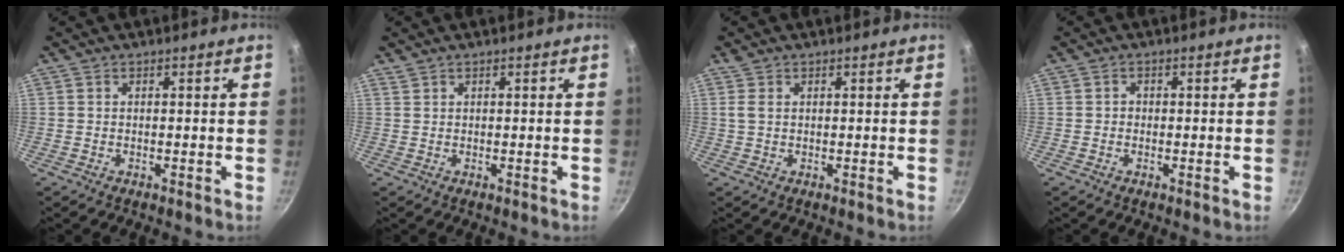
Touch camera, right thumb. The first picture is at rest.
{"total": 0.5, "force": [0.5, 0.1, 0.1], "torque": [-0.002, -0.002, 0.012]}
{"total": 1.6, "force": [0.6, 0.9, 1.2], "torque": [-0.025, 0.002, 0.014]}
{"total": 0.7, "force": [-0.2, 0.7, 0.2], "torque": [0.000, 0.002, -0.003]}